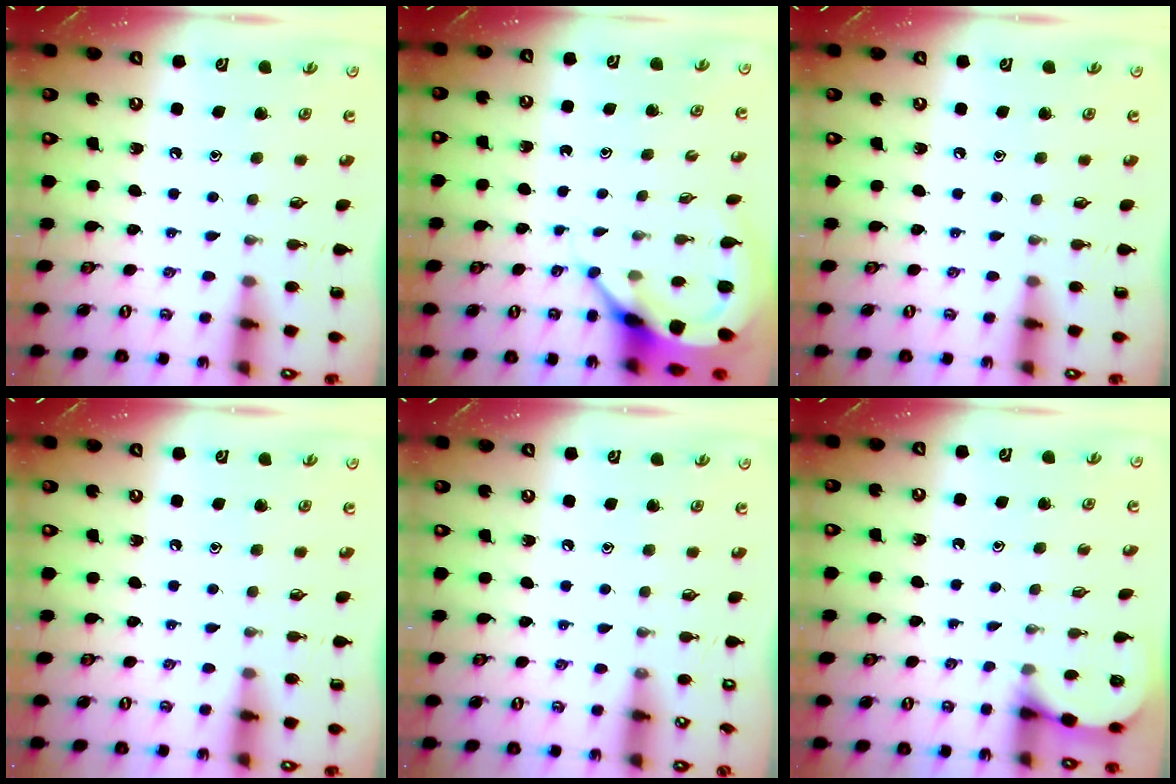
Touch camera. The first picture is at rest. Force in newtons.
{"total": 7.0, "press": 6.9, "slide": 1.0}
{"total": 0.0}
{"total": 0.0}
{"total": 3.2, "press": 3.2, "slide": 0.4}
{"total": 2.3, "press": 2.3, "slide": 0.2}